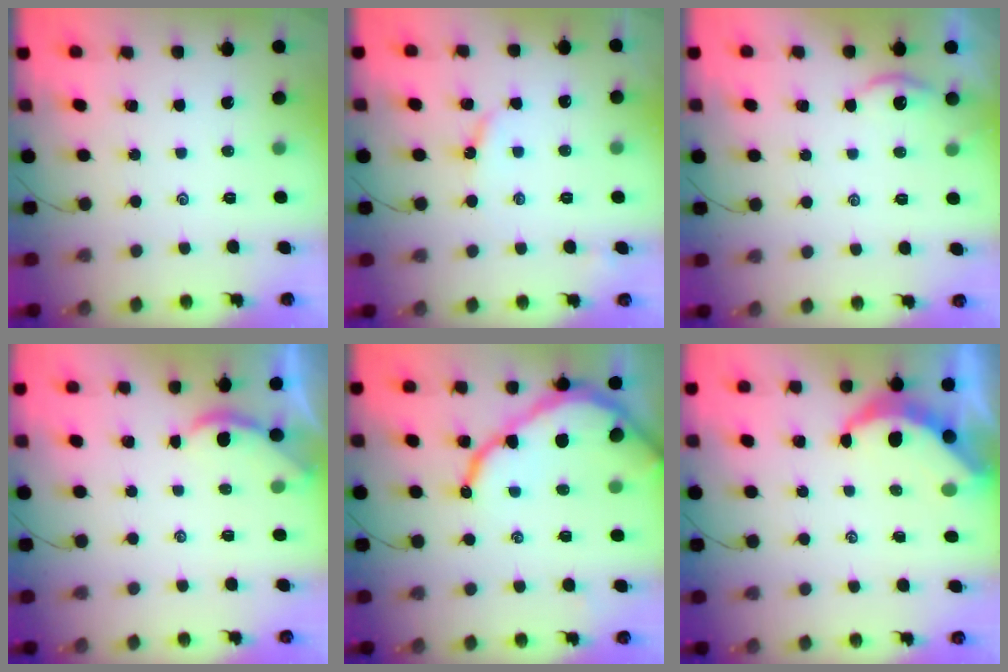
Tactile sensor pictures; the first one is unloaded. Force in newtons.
{"total": 3.3, "press": 3.3, "slide": 0.3}
{"total": 1.9, "press": 1.9, "slide": 0.3}
{"total": 1.5, "press": 1.5, "slide": 0.2}
{"total": 11.9, "press": 11.8, "slide": 1.3}
{"total": 6.8, "press": 6.8, "slide": 0.4}